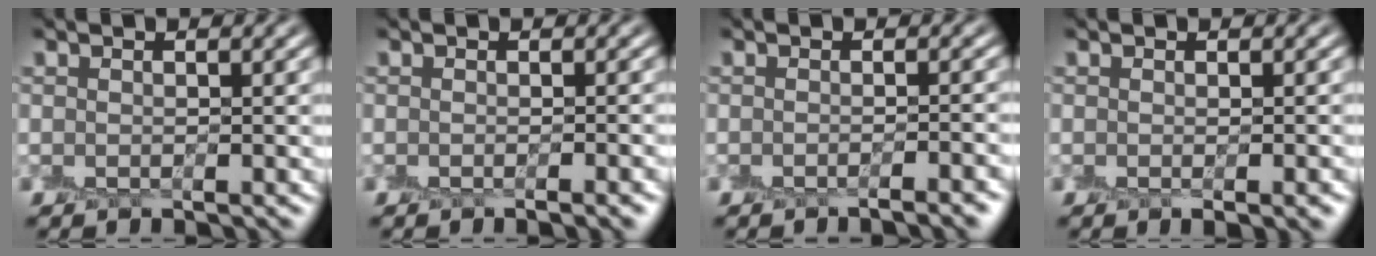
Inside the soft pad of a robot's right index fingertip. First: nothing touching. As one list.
[{"total": 1.8, "force": [-1.2, 0.2, 1.3], "torque": [-0.008, -0.005, -0.012]}, {"total": 2.5, "force": [-1.9, 0.2, 1.5], "torque": [-0.008, 0.000, -0.027]}, {"total": 1.7, "force": [-0.8, 0.1, 1.5], "torque": [-0.023, -0.009, -0.010]}]